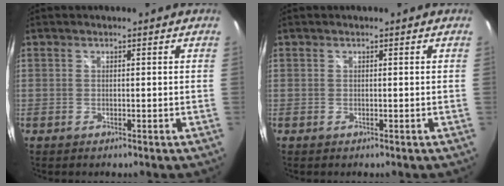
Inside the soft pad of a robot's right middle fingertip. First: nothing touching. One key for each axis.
{"total": 0.0}